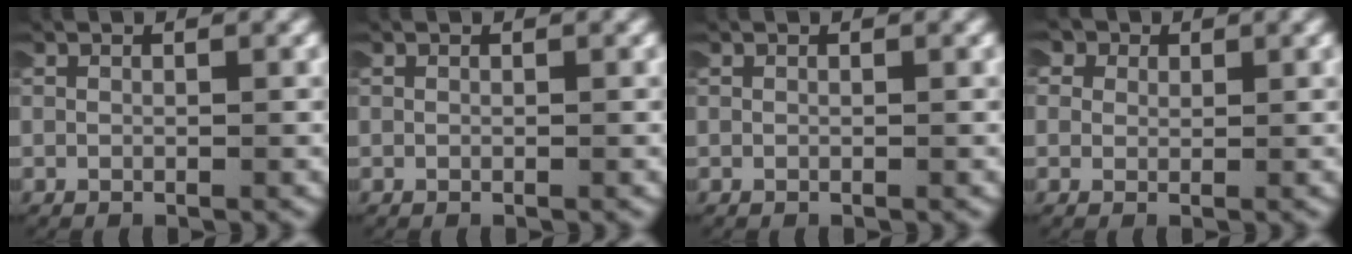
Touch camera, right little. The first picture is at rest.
{"total": 0.0}
{"total": 0.0}
{"total": 4.2, "force": [1.6, 3.6, 1.4], "torque": [-0.046, 0.002, 0.014]}